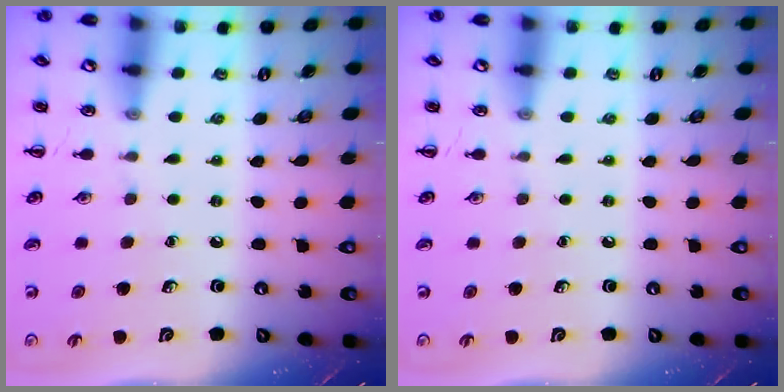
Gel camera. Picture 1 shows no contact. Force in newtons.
{"total": 0.0}